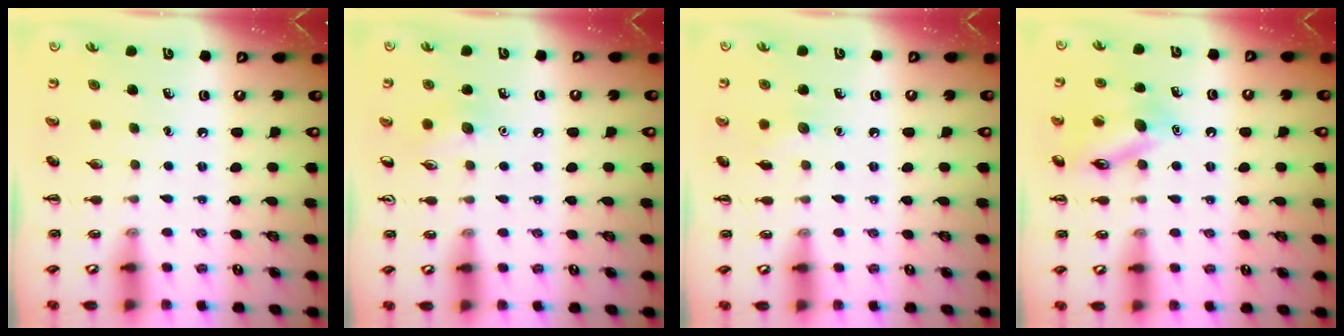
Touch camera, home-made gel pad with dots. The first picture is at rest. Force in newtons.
{"total": 6.7, "press": 6.4, "slide": 2.1}
{"total": 4.8, "press": 4.6, "slide": 1.4}
{"total": 13.7, "press": 13.7, "slide": 1.0}